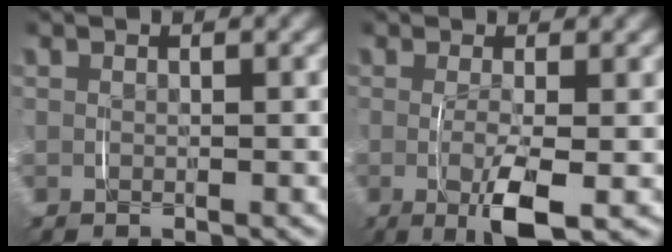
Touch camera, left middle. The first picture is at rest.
{"total": 4.6, "force": [-0.9, 1.0, 4.4], "torque": [-0.068, -0.012, -0.012]}